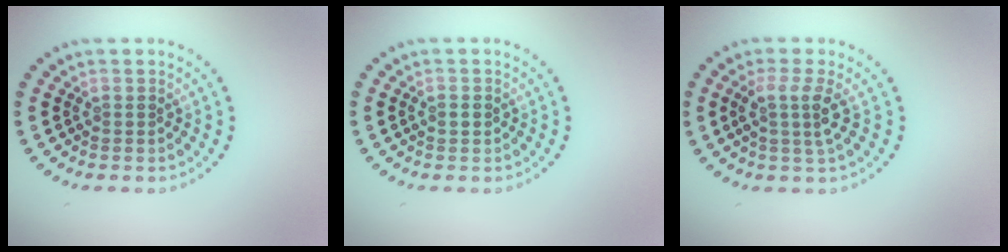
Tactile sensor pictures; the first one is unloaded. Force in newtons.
{"total": 1.1, "press": 1.1, "slide": 0.2}
{"total": 2.6, "press": 2.0, "slide": 1.7}